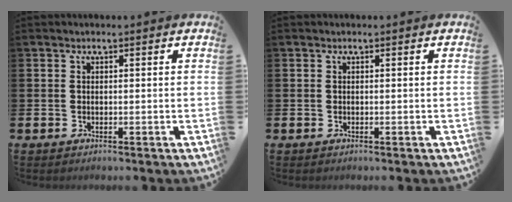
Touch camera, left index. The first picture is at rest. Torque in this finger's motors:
{"motor_torque": [0.00, 0.00, 0.00, 0.01]}